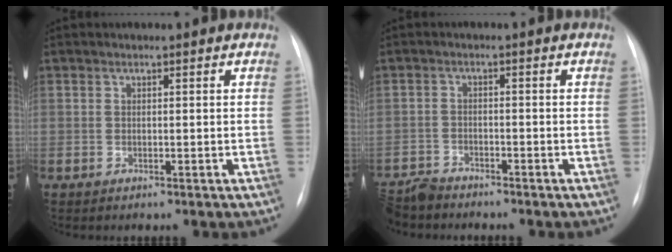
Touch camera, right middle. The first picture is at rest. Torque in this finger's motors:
{"motor_torque": [0.19, -0.54, 0.19, 0.08]}